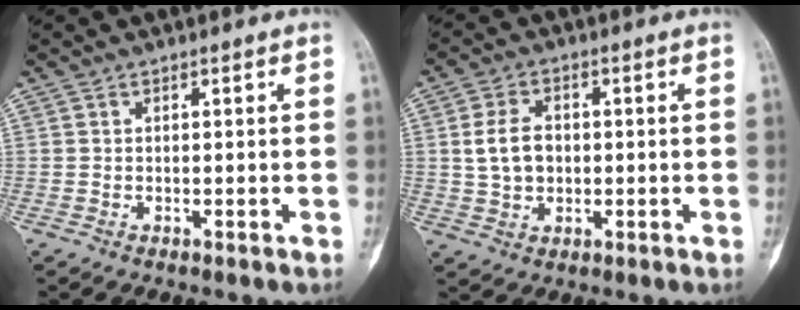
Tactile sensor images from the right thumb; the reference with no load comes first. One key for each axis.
{"total": 6.7, "fx": 0.4, "fy": 4.9, "fz": 4.6, "tx": -0.080, "ty": 0.007, "tz": 0.011}